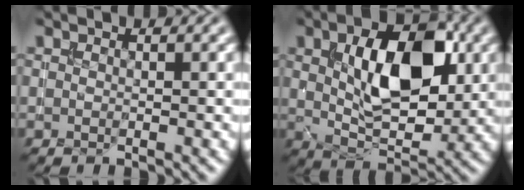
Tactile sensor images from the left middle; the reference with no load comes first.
{"total": 9.0, "force": [1.9, 4.8, 7.3], "torque": [-0.123, 0.003, 0.034]}